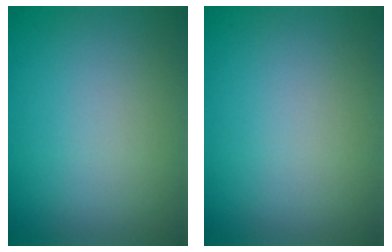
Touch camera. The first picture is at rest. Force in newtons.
{"total": 0.0}